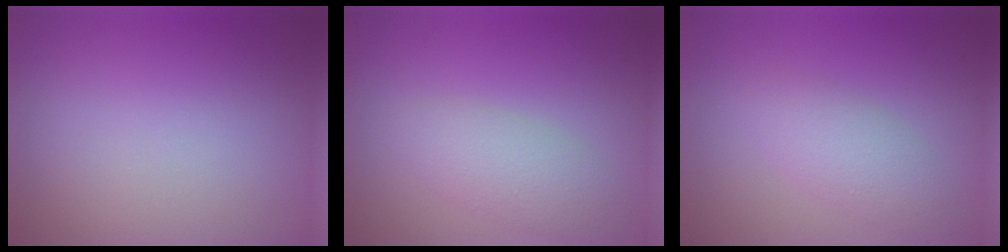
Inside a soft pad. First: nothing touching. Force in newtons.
{"total": 3.0, "press": 3.0, "slide": 0.1}
{"total": 2.8, "press": 2.8, "slide": 0.0}